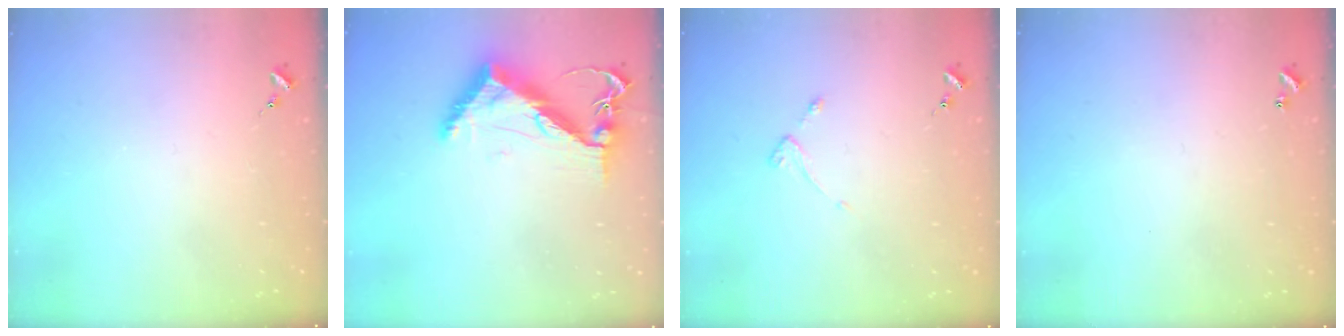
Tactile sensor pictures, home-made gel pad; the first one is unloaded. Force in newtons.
{"total": 10.7, "press": 10.6, "slide": 1.3}
{"total": 2.6, "press": 2.6, "slide": 0.5}
{"total": 1.0, "press": 1.0, "slide": 0.2}